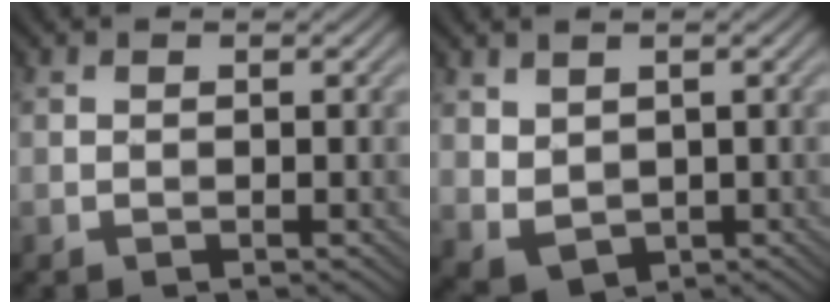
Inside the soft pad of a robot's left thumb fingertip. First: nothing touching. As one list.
[{"total": 3.2, "force": [1.0, 2.3, 1.8], "torque": [-0.056, -0.011, 0.029]}]